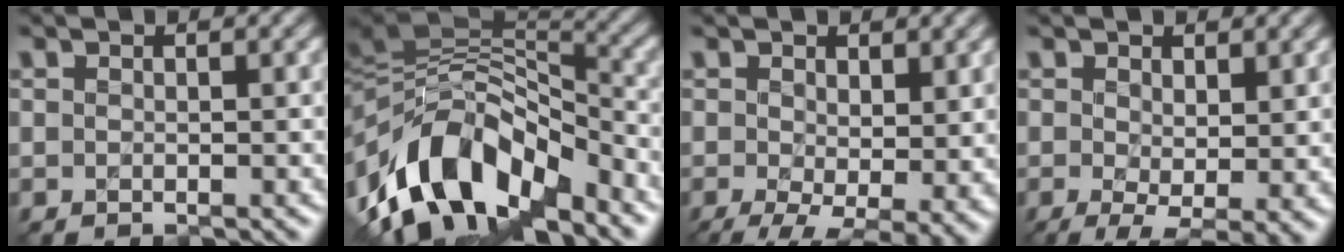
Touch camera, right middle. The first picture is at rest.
{"total": 12.7, "force": [-5.1, 7.2, 9.1], "torque": [-0.181, 0.020, -0.093]}
{"total": 6.9, "force": [-1.5, 3.2, 5.9], "torque": [-0.102, -0.018, -0.014]}
{"total": 4.1, "force": [-0.5, 1.5, 3.8], "torque": [-0.069, -0.012, -0.006]}